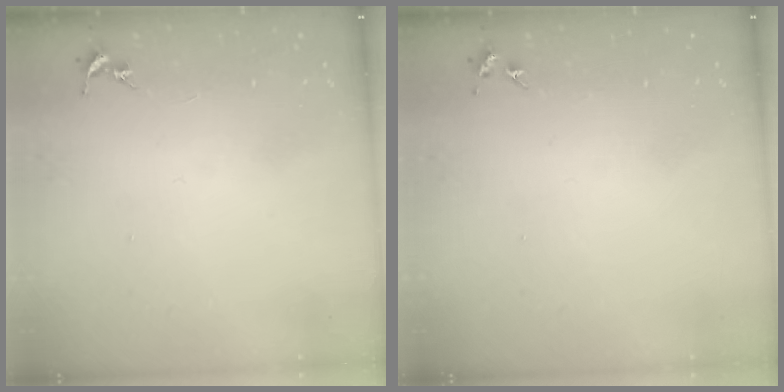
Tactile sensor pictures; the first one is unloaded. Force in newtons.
{"total": 4.3, "press": 4.3, "slide": 0.6}